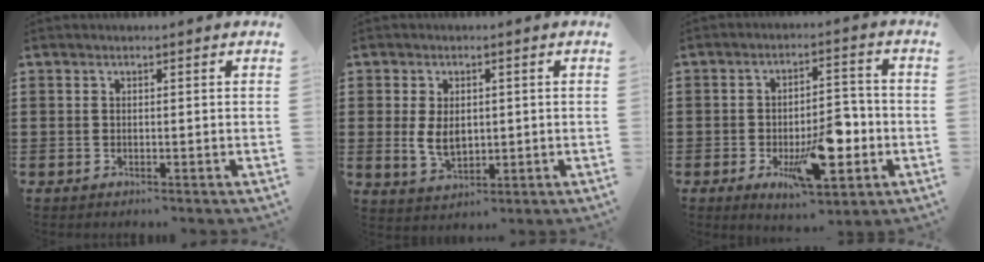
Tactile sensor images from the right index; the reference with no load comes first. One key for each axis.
{"total": 4.7, "fx": 0.0, "fy": 2.9, "fz": 3.7, "tx": -0.072, "ty": 0.001, "tz": -0.003}
{"total": 11.3, "fx": -3.1, "fy": 4.5, "fz": 9.9, "tx": -0.162, "ty": -0.006, "tz": -0.051}